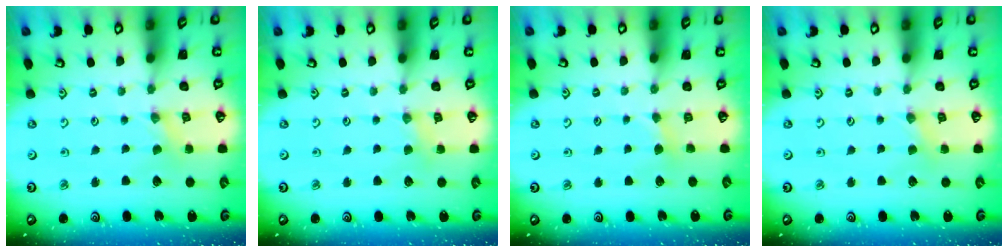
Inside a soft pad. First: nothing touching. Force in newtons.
{"total": 2.9, "press": 2.9, "slide": 0.4}
{"total": 2.4, "press": 2.4, "slide": 0.3}
{"total": 2.8, "press": 2.7, "slide": 0.5}